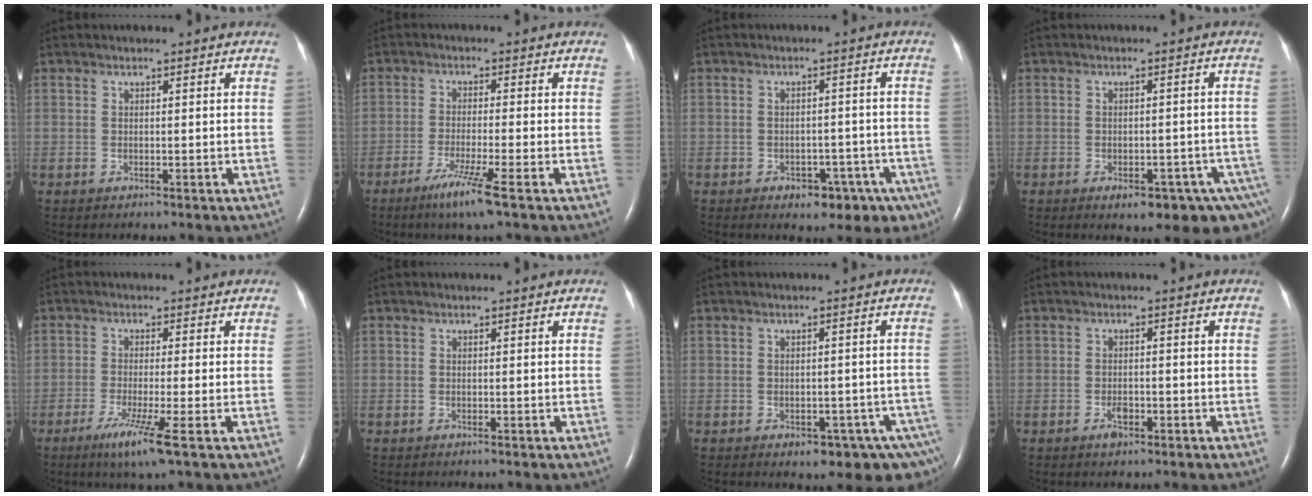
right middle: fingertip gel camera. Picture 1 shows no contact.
{"total": 6.0, "force": [-3.6, -0.8, 4.7], "torque": [-0.094, -0.020, -0.068]}
{"total": 7.7, "force": [-4.7, 4.6, 4.1], "torque": [-0.036, 0.018, -0.057]}
{"total": 11.0, "force": [-7.0, 4.7, 7.2], "torque": [-0.065, 0.008, -0.084]}
{"total": 5.8, "force": [-3.0, -0.8, 4.9], "torque": [-0.095, -0.023, -0.057]}
{"total": 0.0}
{"total": 8.5, "force": [-5.3, 3.8, 5.4], "torque": [-0.051, 0.009, -0.068]}
{"total": 1.9, "force": [-1.1, 0.9, 1.2], "torque": [-0.024, 0.001, -0.018]}